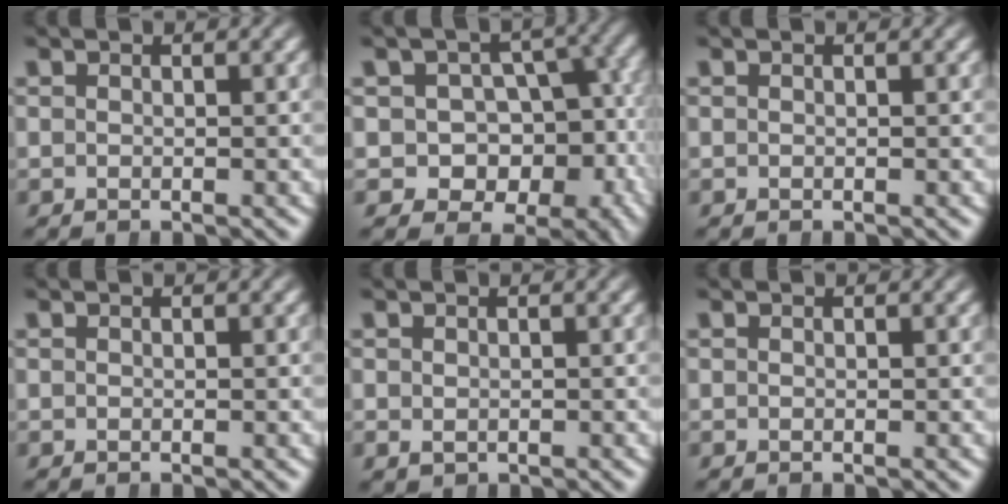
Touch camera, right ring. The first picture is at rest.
{"total": 12.5, "force": [-3.7, 10.6, 5.5], "torque": [-0.113, -0.072, -0.045]}
{"total": 0.0}
{"total": 0.0}
{"total": 0.0}
{"total": 0.0}